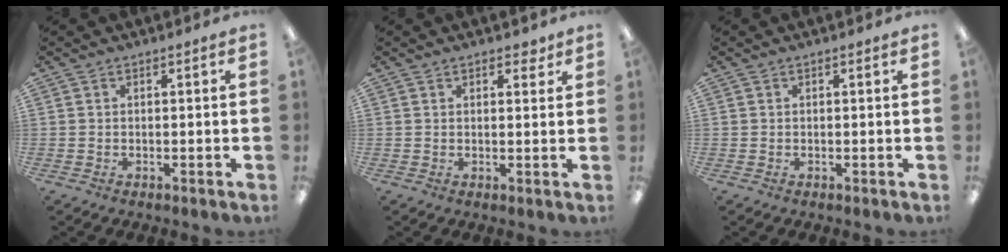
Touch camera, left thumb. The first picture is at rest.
{"total": 2.3, "force": [1.7, 1.1, 1.1], "torque": [-0.007, -0.005, 0.026]}
{"total": 0.0}